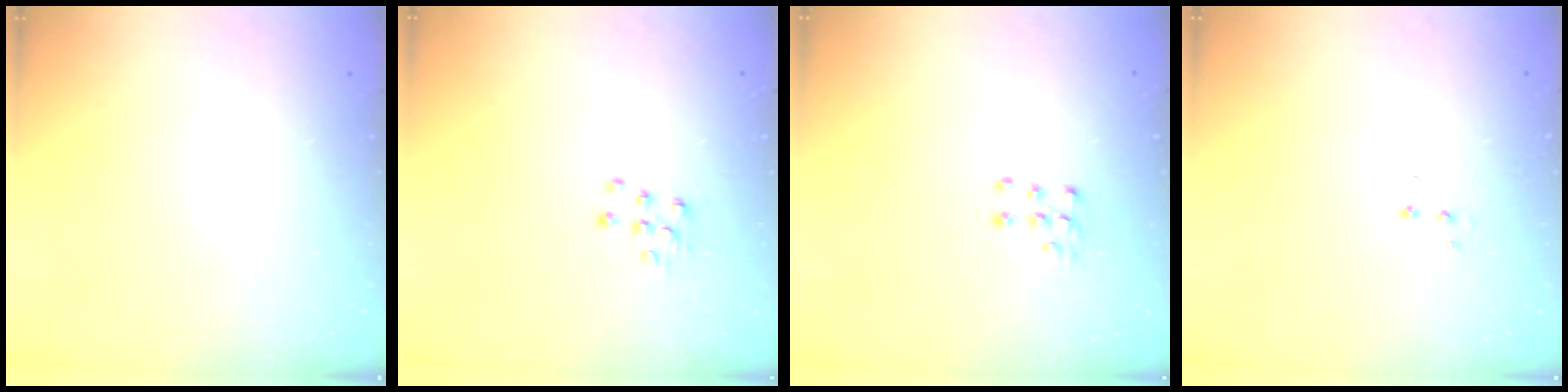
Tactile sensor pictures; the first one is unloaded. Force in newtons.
{"total": 6.3, "press": 6.3, "slide": 0.5}
{"total": 6.6, "press": 6.6, "slide": 0.8}
{"total": 3.3, "press": 3.2, "slide": 0.4}